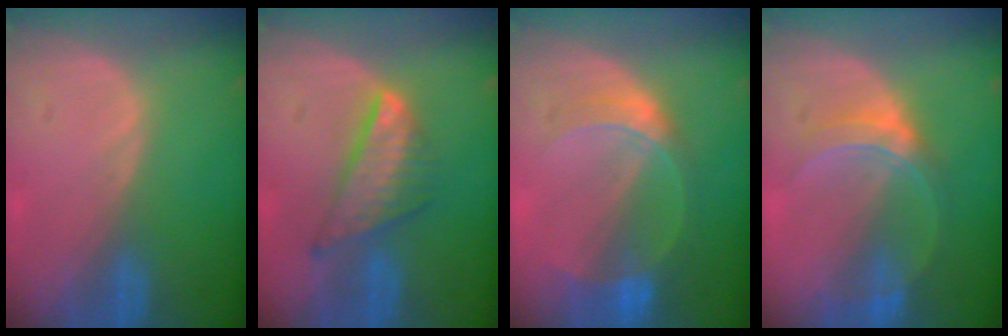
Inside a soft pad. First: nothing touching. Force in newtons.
{"total": 7.4, "press": 6.5, "slide": 3.6}
{"total": 6.8, "press": 6.0, "slide": 3.2}
{"total": 5.3, "press": 5.2, "slide": 0.8}